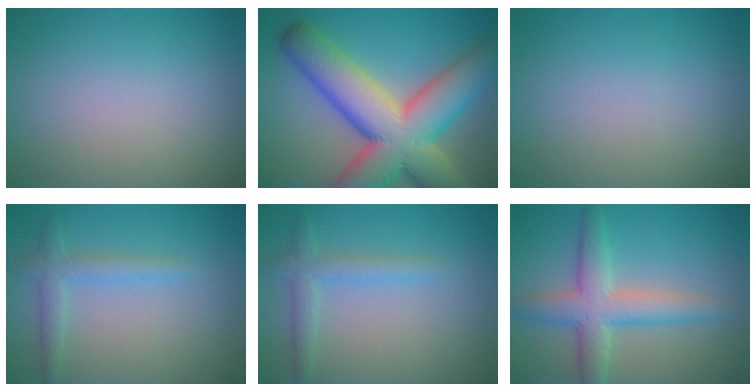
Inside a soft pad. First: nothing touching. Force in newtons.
{"total": 14.2, "press": 14.2, "slide": 0.6}
{"total": 0.0}
{"total": 2.4, "press": 2.4, "slide": 0.1}
{"total": 2.4, "press": 2.4, "slide": 0.1}
{"total": 4.4, "press": 4.4, "slide": 0.3}